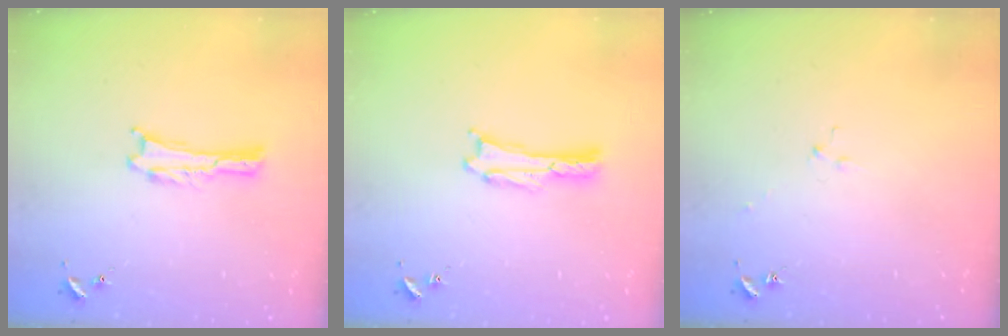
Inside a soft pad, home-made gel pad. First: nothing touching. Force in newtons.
{"total": 0.0}
{"total": 2.5, "press": 2.5, "slide": 0.3}